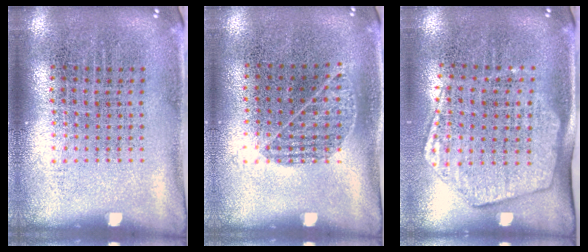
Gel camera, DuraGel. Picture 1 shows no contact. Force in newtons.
{"total": 0.8, "press": 0.6, "slide": 0.5}
{"total": 1.8, "press": 1.6, "slide": 0.8}